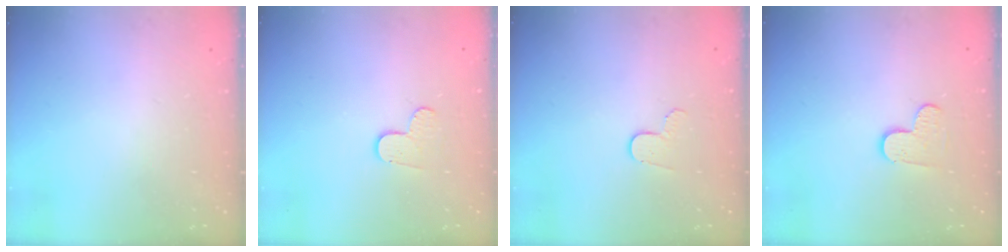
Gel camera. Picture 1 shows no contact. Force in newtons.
{"total": 3.3, "press": 3.3, "slide": 0.3}
{"total": 4.5, "press": 4.5, "slide": 0.3}
{"total": 4.8, "press": 4.8, "slide": 0.5}